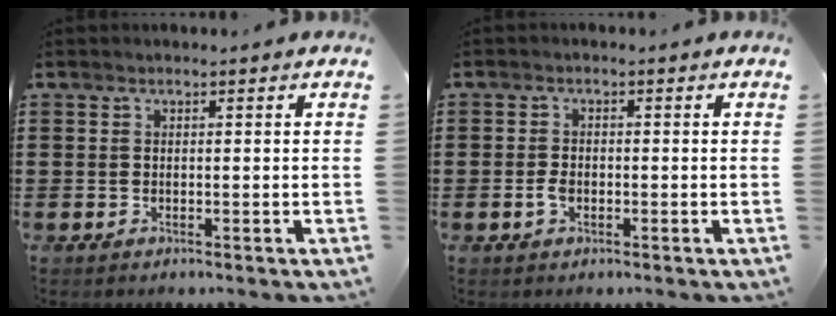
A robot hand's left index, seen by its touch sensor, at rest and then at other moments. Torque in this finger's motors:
{"motor_torque": [0.24, 0.47, 0.14, 0.05]}